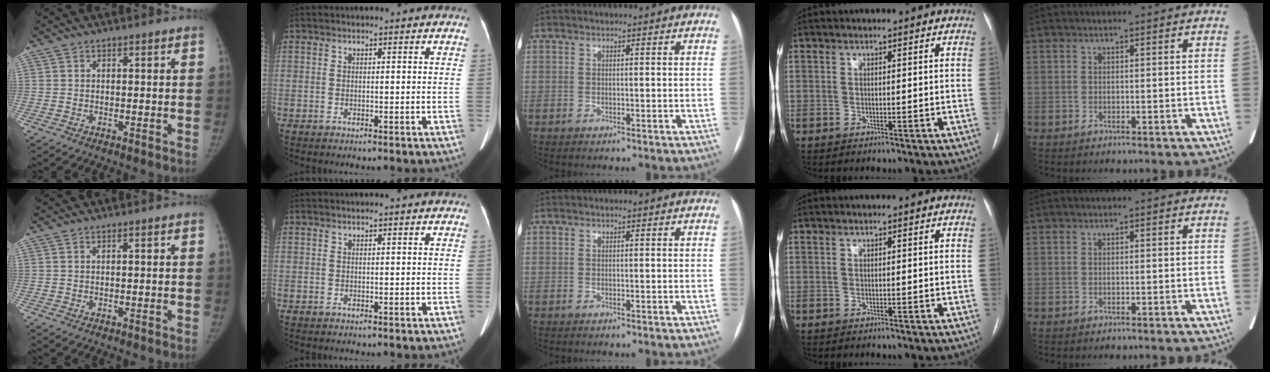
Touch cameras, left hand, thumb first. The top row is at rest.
{}